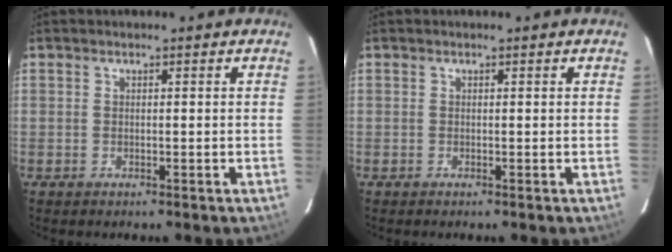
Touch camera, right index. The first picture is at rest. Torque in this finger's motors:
{"motor_torque": [-0.03, -0.06, 0.02, 0.01]}